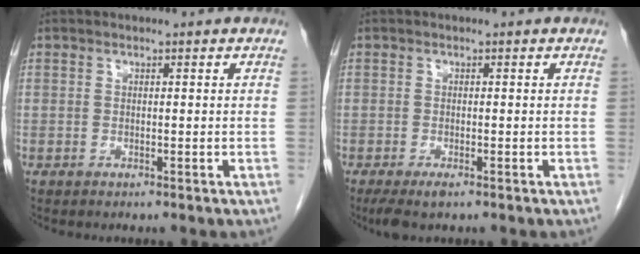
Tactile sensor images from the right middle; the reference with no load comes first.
{"total": 2.9, "force": [-1.9, 0.7, 2.1], "torque": [-0.040, -0.009, -0.031]}